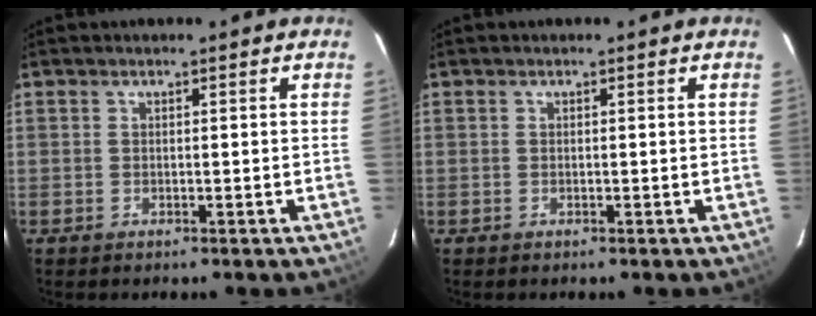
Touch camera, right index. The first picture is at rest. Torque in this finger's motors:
{"motor_torque": [-0.01, 0.01, 0.00, 0.00]}